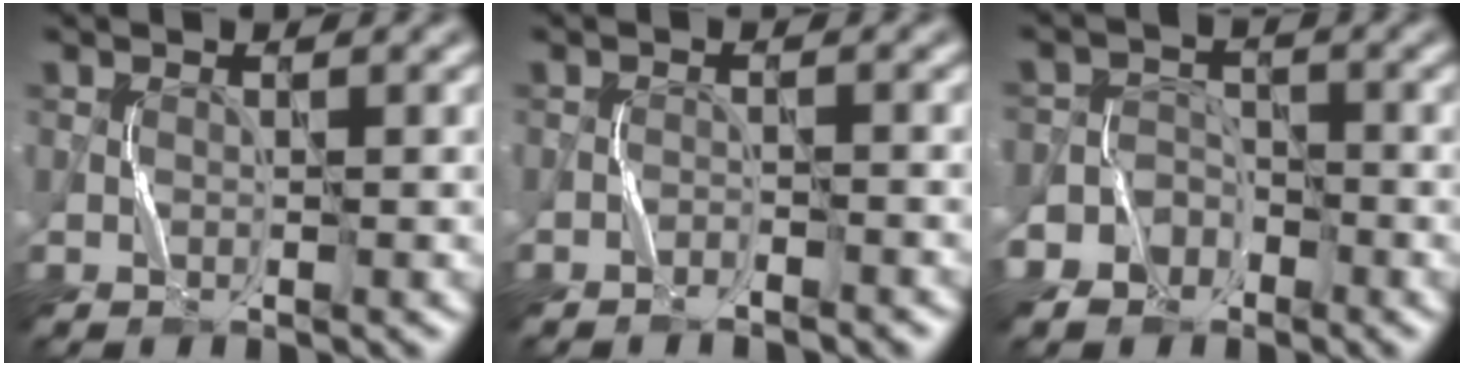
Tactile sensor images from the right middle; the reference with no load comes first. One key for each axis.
{"total": 1.2, "fx": -1.2, "fy": 0.1, "fz": 0.2, "tx": -0.008, "ty": 0.010, "tz": -0.018}
{"total": 4.0, "fx": -2.8, "fy": 2.9, "fz": 0.3, "tx": 0.013, "ty": 0.004, "tz": -0.059}